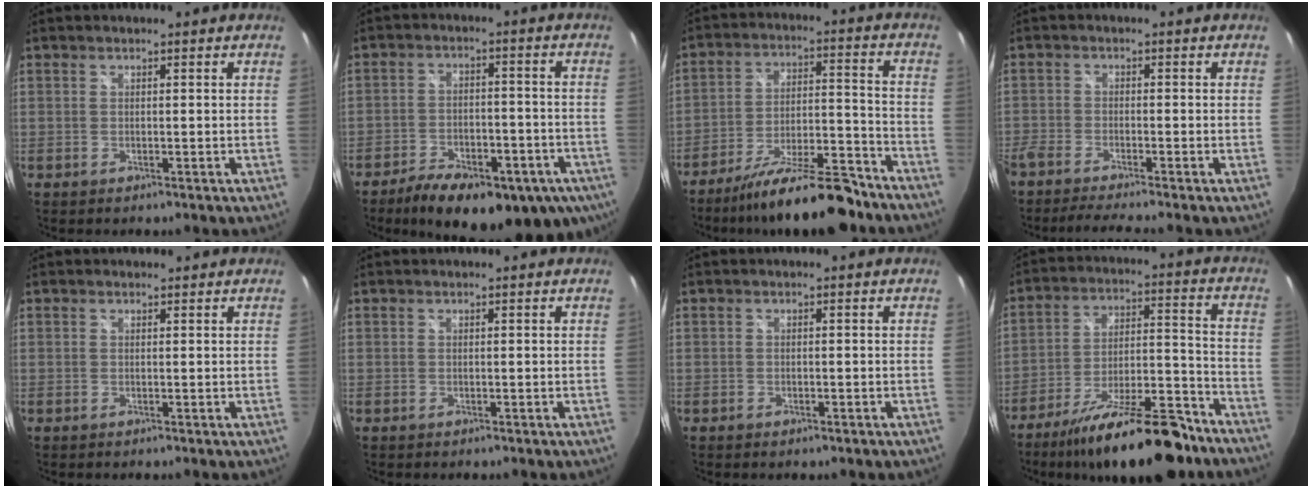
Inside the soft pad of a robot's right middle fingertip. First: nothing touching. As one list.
[{"total": 22.0, "force": [-13.8, 9.2, 14.4], "torque": [-0.248, -0.036, -0.184]}, {"total": 17.7, "force": [-14.8, 3.2, 9.1], "torque": [-0.159, -0.012, -0.224]}, {"total": 5.6, "force": [-5.0, -0.4, 2.4], "torque": [-0.072, -0.017, -0.092]}, {"total": 0.7, "force": [0.5, 0.4, -0.1], "torque": [0.002, 0.004, 0.006]}, {"total": 0.0}, {"total": 0.9, "force": [-0.6, 0.5, 0.4], "torque": [-0.007, -0.005, -0.012]}, {"total": 20.8, "force": [-16.1, 5.1, 12.2], "torque": [-0.206, -0.015, -0.241]}]